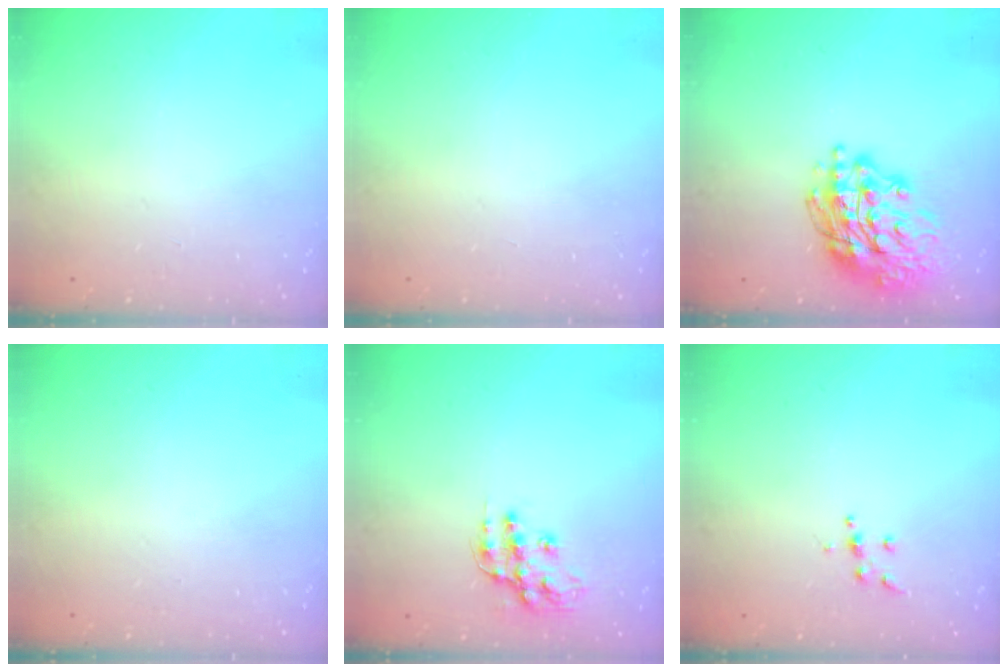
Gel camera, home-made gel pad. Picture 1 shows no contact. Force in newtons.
{"total": 0.0}
{"total": 18.9, "press": 18.8, "slide": 2.2}
{"total": 0.0}
{"total": 12.8, "press": 12.8, "slide": 0.9}
{"total": 4.8, "press": 4.8, "slide": 0.6}